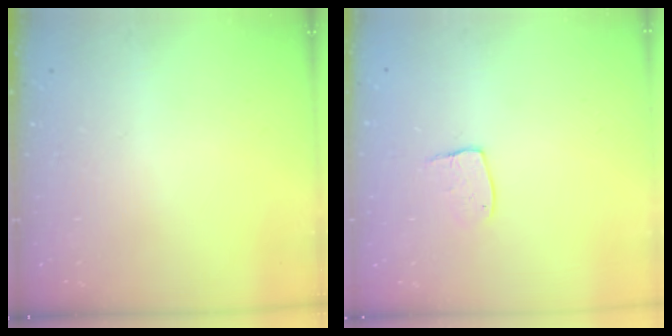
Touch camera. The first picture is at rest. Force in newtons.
{"total": 6.6, "press": 6.6, "slide": 0.4}